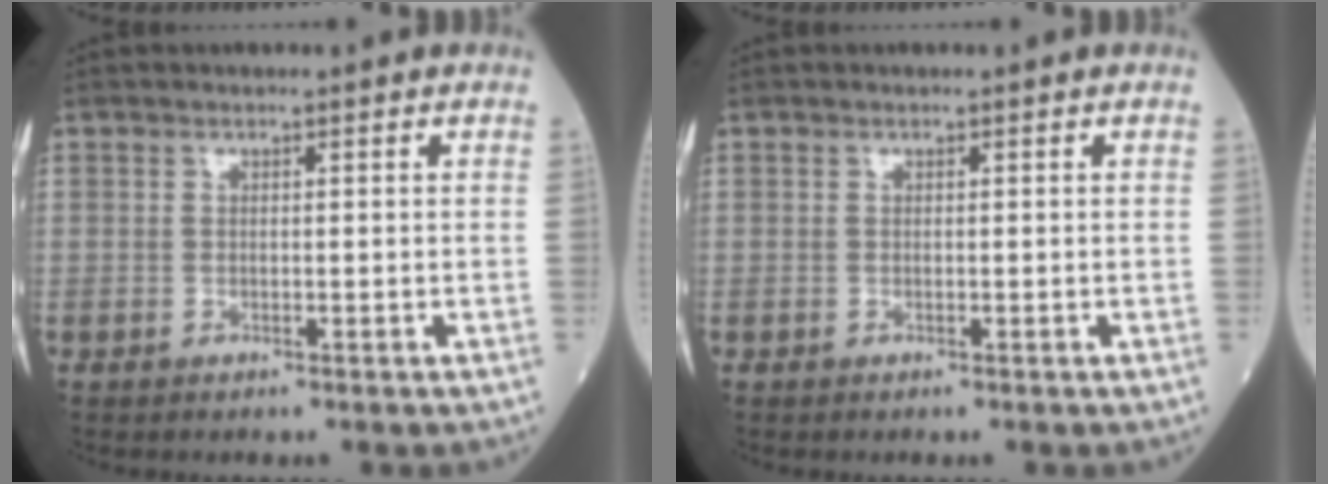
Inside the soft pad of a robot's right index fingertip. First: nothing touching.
{"total": 0.0}